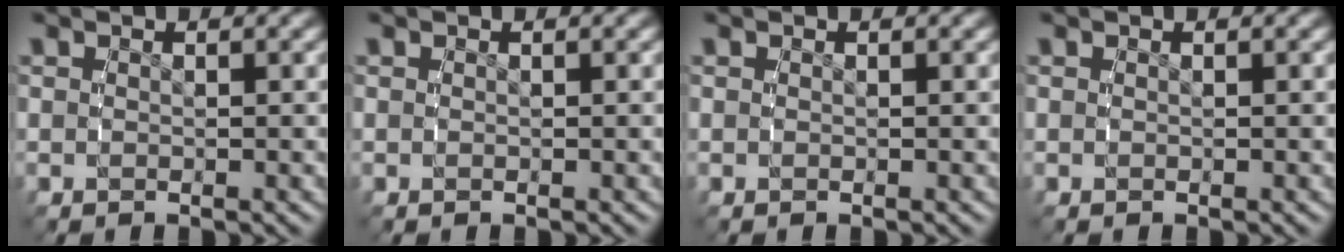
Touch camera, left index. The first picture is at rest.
{"total": 0.0}
{"total": 0.0}
{"total": 0.0}